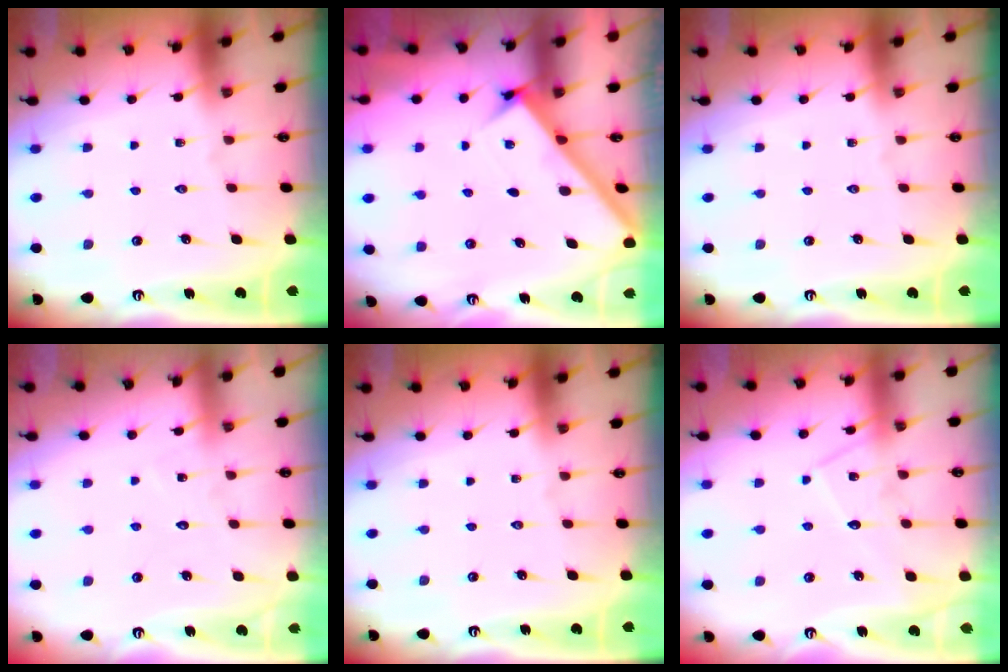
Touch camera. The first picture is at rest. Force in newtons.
{"total": 2.5, "press": 2.5, "slide": 0.3}
{"total": 0.0}
{"total": 6.8, "press": 6.8, "slide": 0.5}
{"total": 0.0}
{"total": 9.5, "press": 9.5, "slide": 0.6}